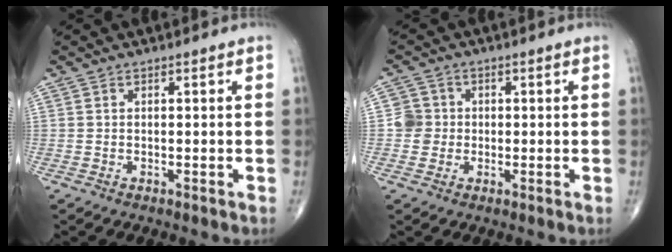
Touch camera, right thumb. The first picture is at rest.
{"total": 3.7, "force": [-0.1, 3.7, 0.5], "torque": [0.020, 0.008, -0.006]}